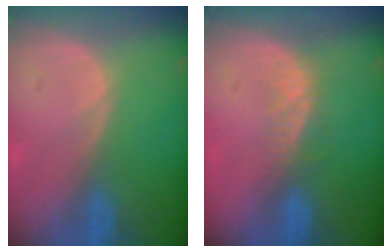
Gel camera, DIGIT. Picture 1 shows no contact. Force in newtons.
{"total": 2.8, "press": 2.3, "slide": 1.7}